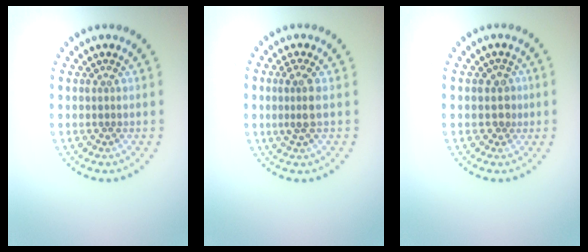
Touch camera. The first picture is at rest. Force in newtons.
{"total": 2.0, "press": 1.7, "slide": 1.1}
{"total": 1.5, "press": 1.3, "slide": 0.8}